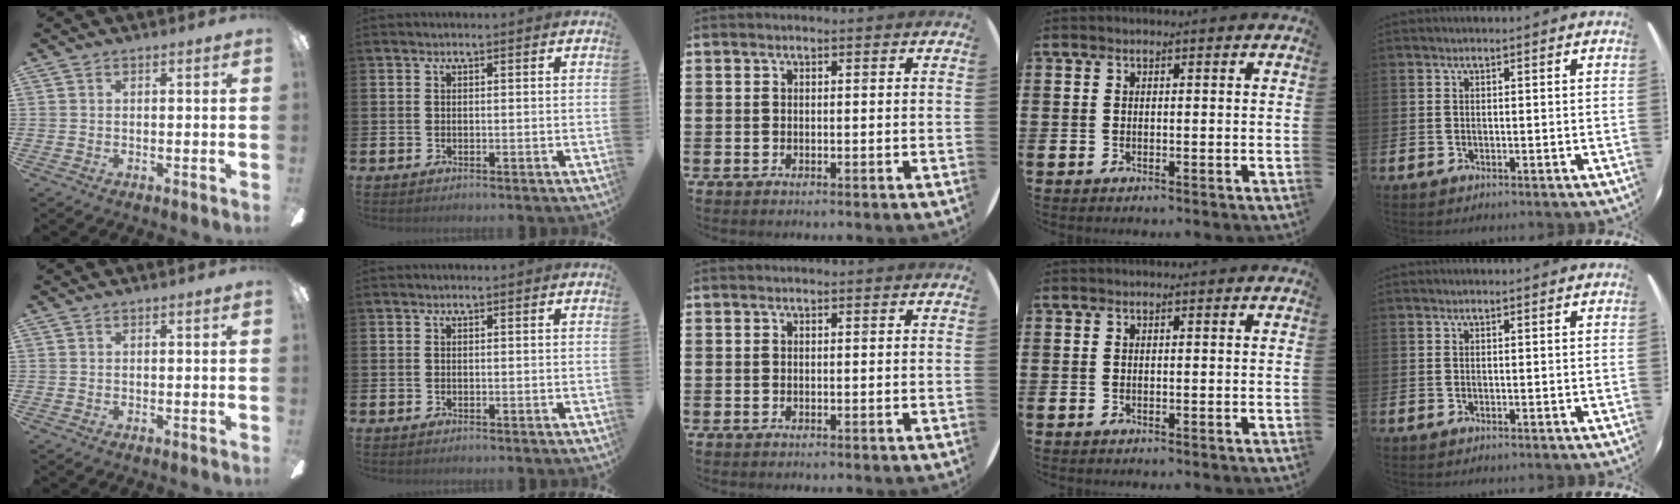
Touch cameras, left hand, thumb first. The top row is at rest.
{}